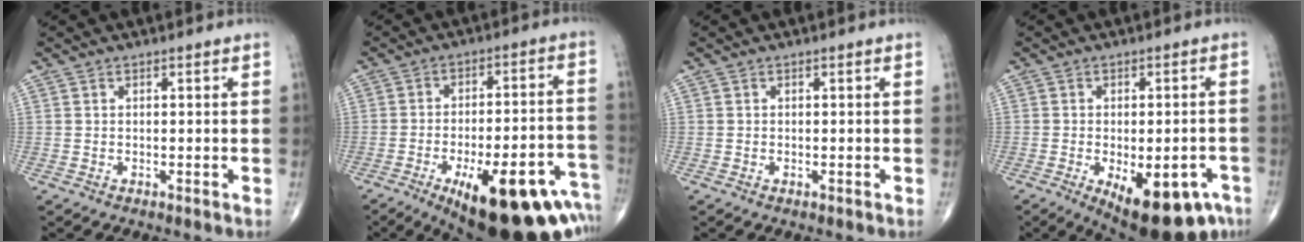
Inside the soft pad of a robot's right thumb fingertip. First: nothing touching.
{"total": 26.5, "force": [-13.5, 9.6, 20.7], "torque": [-0.200, 0.062, -0.179]}
{"total": 0.0}
{"total": 15.9, "force": [-7.7, 7.1, 11.9], "torque": [-0.124, 0.012, -0.091]}